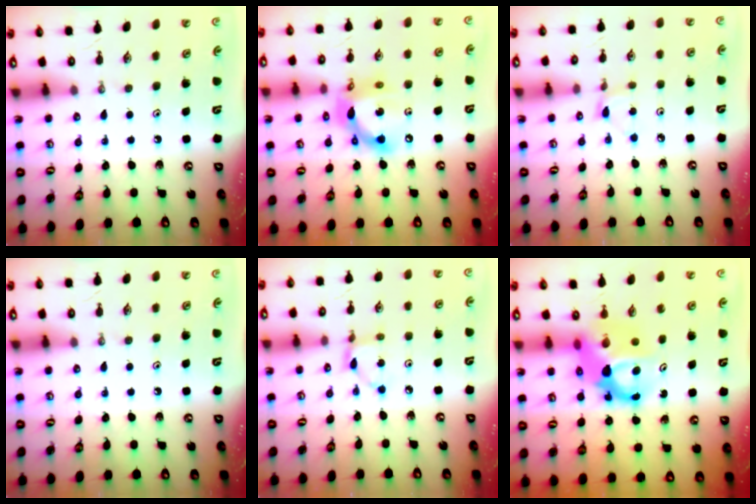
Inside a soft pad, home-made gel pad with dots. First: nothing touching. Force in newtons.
{"total": 13.9, "press": 13.8, "slide": 0.9}
{"total": 2.1, "press": 2.1, "slide": 0.3}
{"total": 0.0}
{"total": 3.6, "press": 3.6, "slide": 0.1}
{"total": 8.6, "press": 8.6, "slide": 0.7}